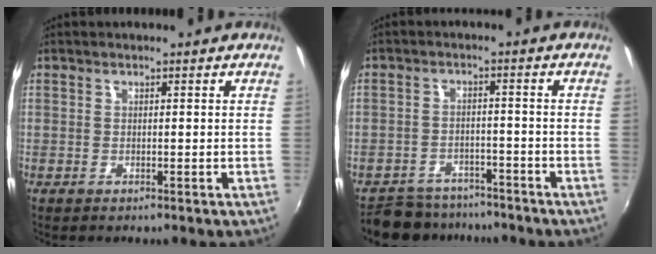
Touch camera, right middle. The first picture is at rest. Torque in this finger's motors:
{"motor_torque": [-0.25, -0.38, -0.08, -0.02]}